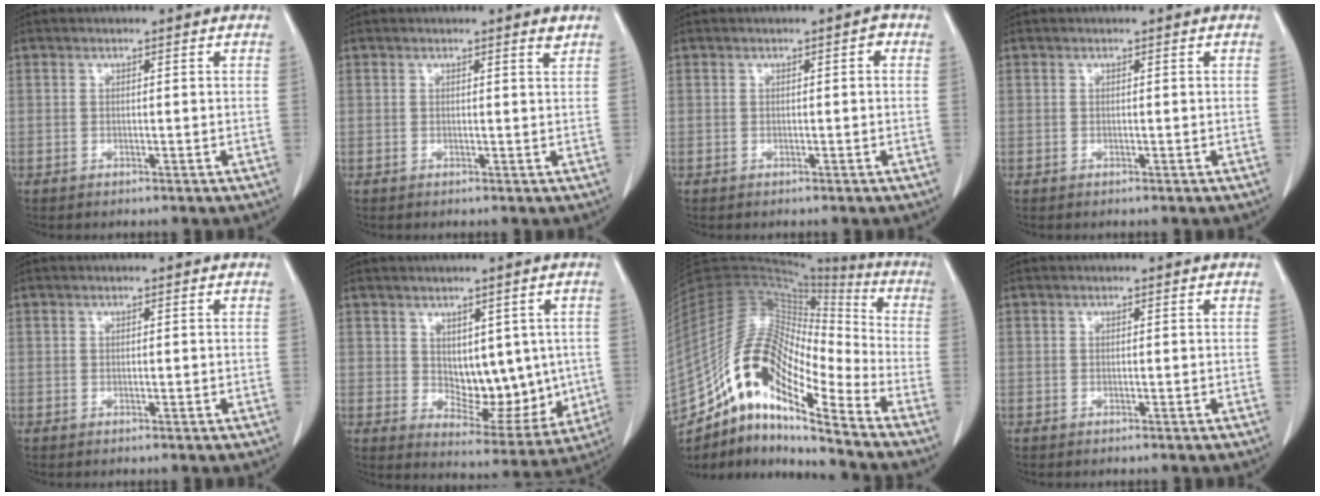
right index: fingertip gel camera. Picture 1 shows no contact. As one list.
[{"total": 1.3, "force": [1.0, -0.1, 0.8], "torque": [-0.012, -0.010, 0.013]}, {"total": 1.4, "force": [0.4, 0.5, 1.3], "torque": [-0.019, 0.005, 0.006]}, {"total": 0.0}, {"total": 0.5, "force": [0.1, 0.2, 0.5], "torque": [-0.012, -0.002, 0.004]}, {"total": 10.5, "force": [0.8, 6.1, 8.4], "torque": [-0.099, -0.004, 0.033]}, {"total": 19.1, "force": [-12.8, 4.3, 13.4], "torque": [-0.262, 0.035, -0.232]}, {"total": 0.0}]